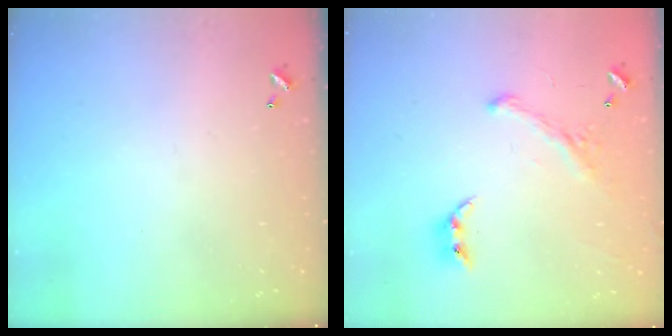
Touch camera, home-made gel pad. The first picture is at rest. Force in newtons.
{"total": 1.6, "press": 1.1, "slide": 1.2}